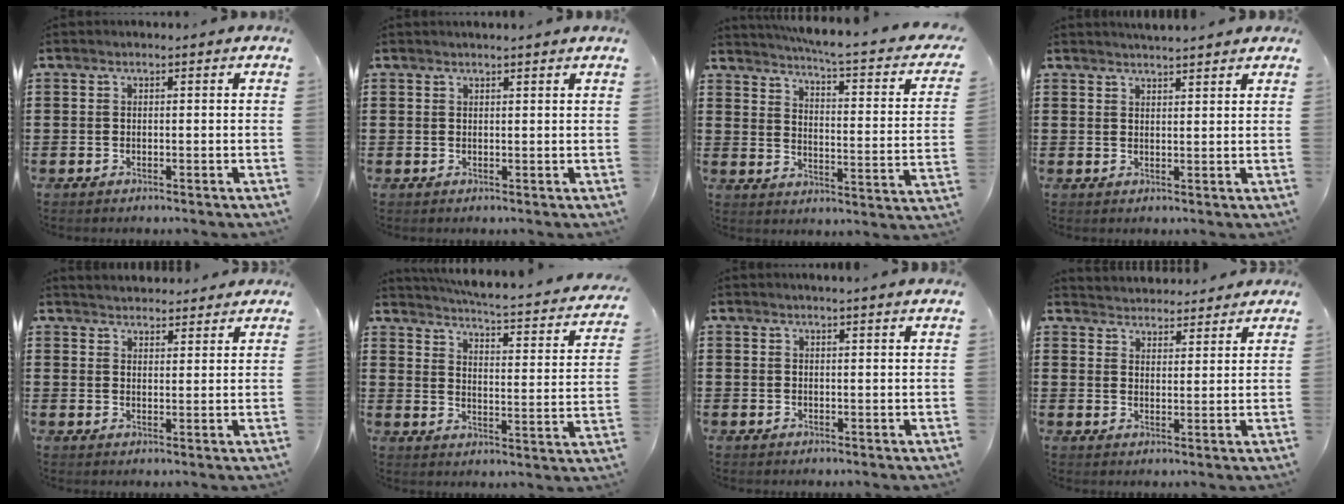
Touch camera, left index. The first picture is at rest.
{"total": 1.0, "force": [1.0, -0.2, 0.4], "torque": [-0.007, -0.003, 0.019]}
{"total": 4.6, "force": [3.6, -0.7, 2.7], "torque": [-0.067, -0.042, 0.048]}
{"total": 2.2, "force": [2.2, -0.1, 0.3], "torque": [-0.012, -0.004, 0.041]}
{"total": 3.1, "force": [3.1, 0.1, -0.1], "torque": [-0.009, -0.011, 0.058]}
{"total": 3.2, "force": [2.6, -0.5, 1.8], "torque": [-0.054, -0.034, 0.033]}
{"total": 1.6, "force": [1.5, -0.4, 0.3], "torque": [-0.008, -0.001, 0.029]}
{"total": 3.7, "force": [3.6, 0.1, -0.6], "torque": [-0.003, -0.019, 0.065]}